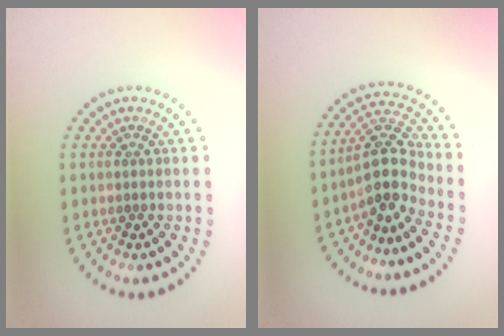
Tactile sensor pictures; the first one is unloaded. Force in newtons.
{"total": 4.2, "press": 3.6, "slide": 2.1}